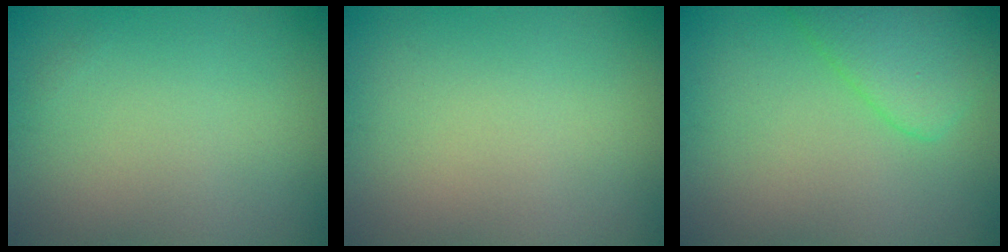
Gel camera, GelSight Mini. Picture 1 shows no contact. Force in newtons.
{"total": 0.0}
{"total": 3.9, "press": 3.9, "slide": 0.3}